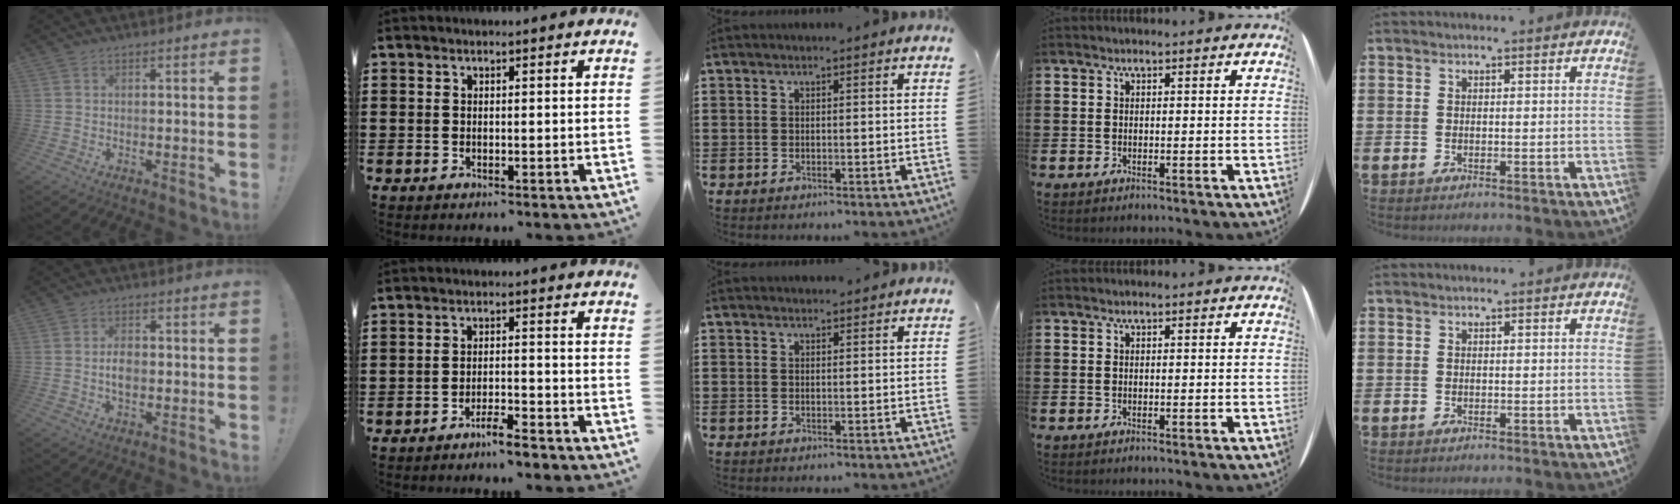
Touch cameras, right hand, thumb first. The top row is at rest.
{"thumb": {"total": 4.1, "force": [-0.6, 2.5, 3.2], "torque": [-0.048, 0.000, -0.016]}, "index": {"total": 3.4, "force": [-3.1, 0.2, 1.4], "torque": [-0.026, 0.005, -0.059]}, "middle": {"total": 0.9, "force": [0.8, 0.3, 0.0], "torque": [0.006, -0.002, 0.015]}}